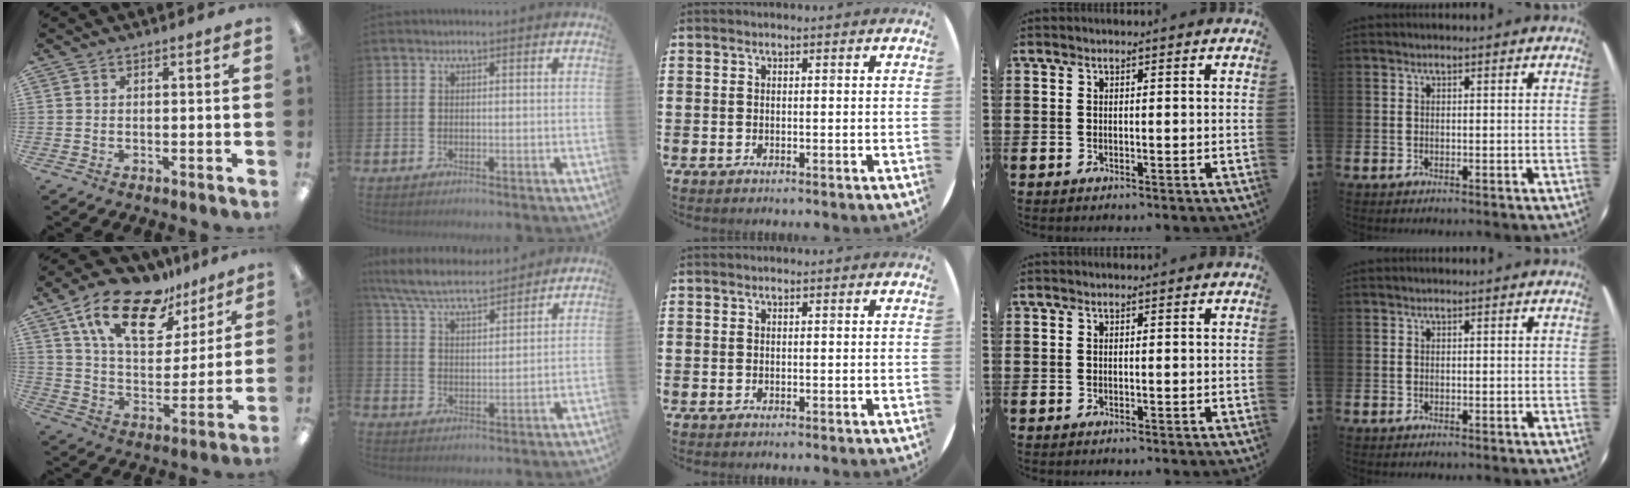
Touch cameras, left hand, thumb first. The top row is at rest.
{"thumb": {"total": 19.6, "force": [12.7, 9.5, 11.6], "torque": [-0.203, -0.068, 0.222]}, "index": {"total": 7.2, "force": [6.8, 1.1, 2.2], "torque": [-0.068, -0.036, 0.121]}}